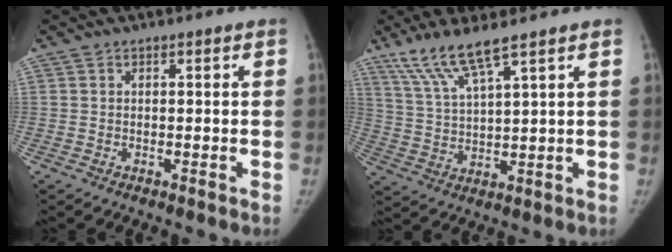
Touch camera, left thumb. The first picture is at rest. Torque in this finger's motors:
{"motor_torque": [0.32, 0.02, 0.98, -0.78, 0.07]}